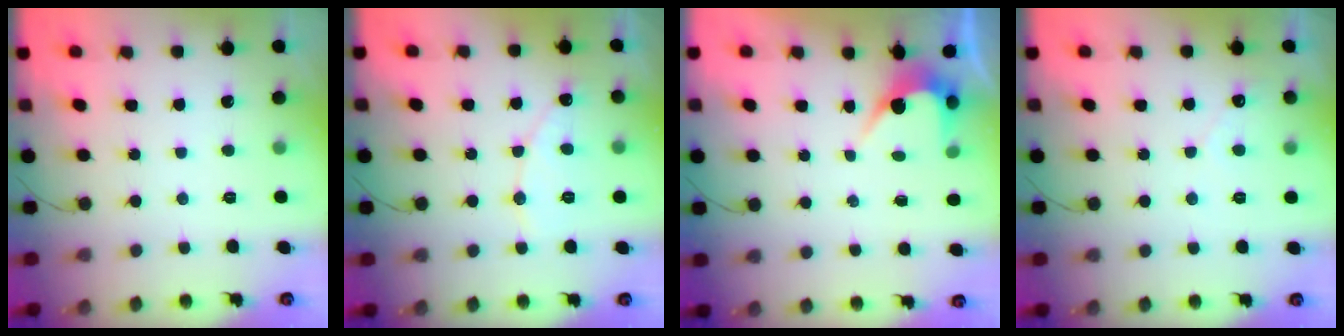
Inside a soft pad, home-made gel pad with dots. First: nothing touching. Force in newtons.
{"total": 6.5, "press": 6.5, "slide": 0.5}
{"total": 3.4, "press": 3.4, "slide": 0.3}
{"total": 2.3, "press": 2.3, "slide": 0.1}